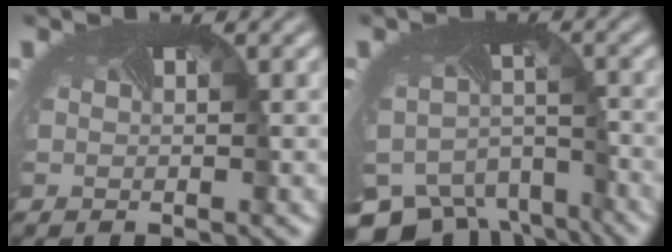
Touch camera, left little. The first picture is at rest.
{"total": 12.9, "force": [-10.3, 6.8, 3.9], "torque": [-0.088, -0.047, -0.124]}